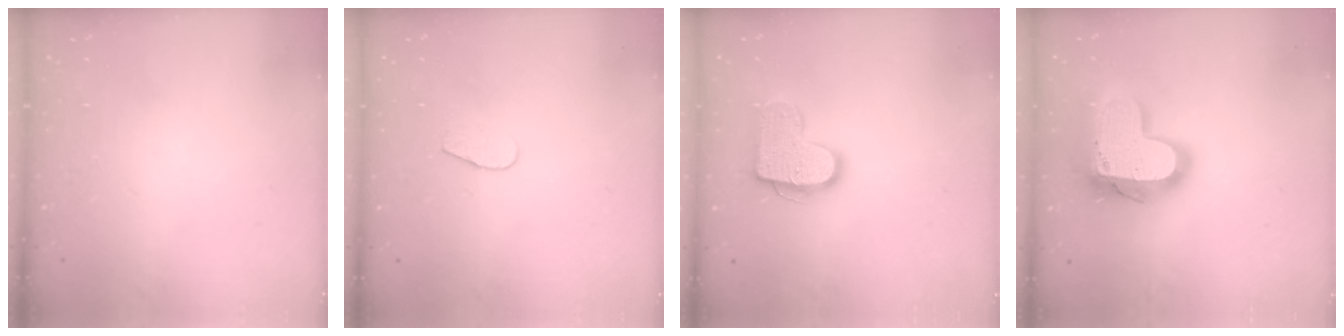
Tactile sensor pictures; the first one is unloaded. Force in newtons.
{"total": 4.6, "press": 4.6, "slide": 0.4}
{"total": 12.8, "press": 12.8, "slide": 0.6}
{"total": 20.0, "press": 20.0, "slide": 1.6}